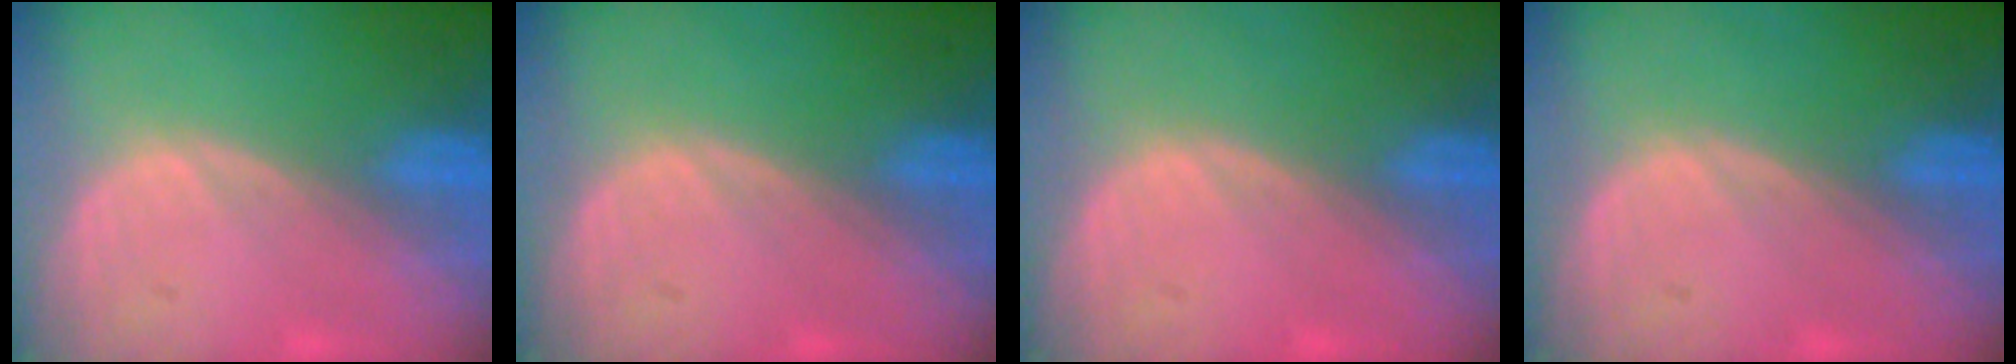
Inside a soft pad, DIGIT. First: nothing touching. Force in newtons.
{"total": 0.0}
{"total": 0.5, "press": 0.0, "slide": 0.5}
{"total": 0.0}